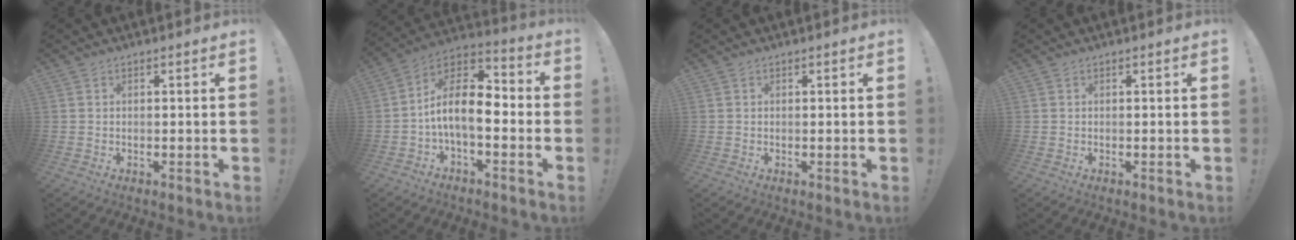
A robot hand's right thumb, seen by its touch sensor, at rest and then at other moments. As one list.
[{"total": 13.4, "force": [-1.8, 6.8, 11.4], "torque": [-0.205, 0.011, -0.029]}, {"total": 0.0}, {"total": 0.0}]